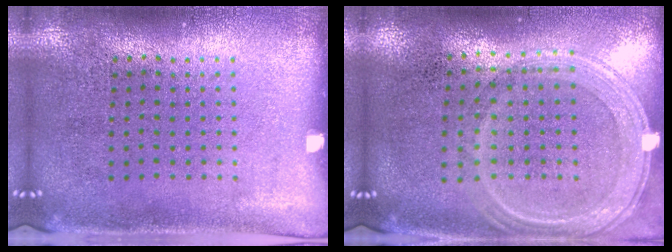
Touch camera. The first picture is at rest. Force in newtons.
{"total": 1.3, "press": 1.2, "slide": 0.4}